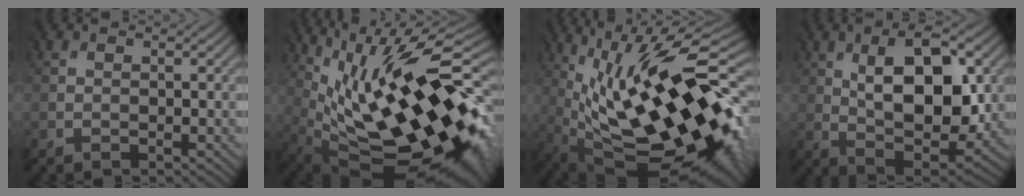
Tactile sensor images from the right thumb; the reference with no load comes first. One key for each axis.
{"total": 20.1, "fx": 3.5, "fy": 8.6, "fz": 17.9, "tx": -0.291, "ty": 0.004, "tz": 0.064}
{"total": 20.6, "fx": 1.8, "fy": 8.1, "fz": 18.9, "tx": -0.334, "ty": 0.007, "tz": 0.033}
{"total": 12.7, "fx": 3.0, "fy": 6.1, "fz": 10.8, "tx": -0.170, "ty": 0.003, "tz": 0.049}